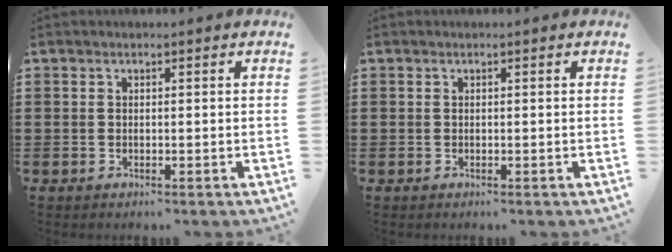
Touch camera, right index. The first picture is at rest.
{"total": 0.0}